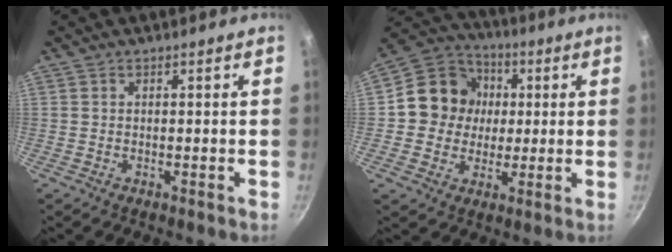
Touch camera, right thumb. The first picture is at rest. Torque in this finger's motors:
{"motor_torque": [1.05, 1.88, 0.46, -0.65, 0.07]}